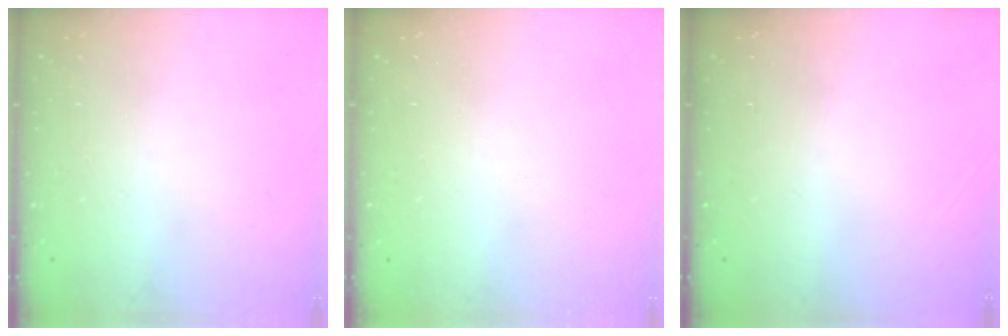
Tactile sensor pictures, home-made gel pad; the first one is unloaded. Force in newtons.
{"total": 0.0}
{"total": 0.0}